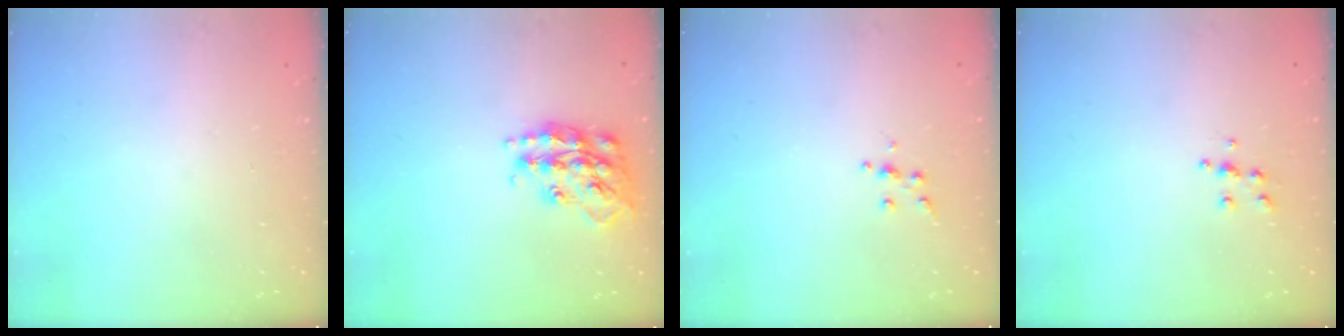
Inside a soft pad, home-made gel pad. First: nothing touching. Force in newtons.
{"total": 18.2, "press": 18.2, "slide": 1.2}
{"total": 4.8, "press": 4.8, "slide": 0.6}
{"total": 5.5, "press": 5.5, "slide": 0.5}